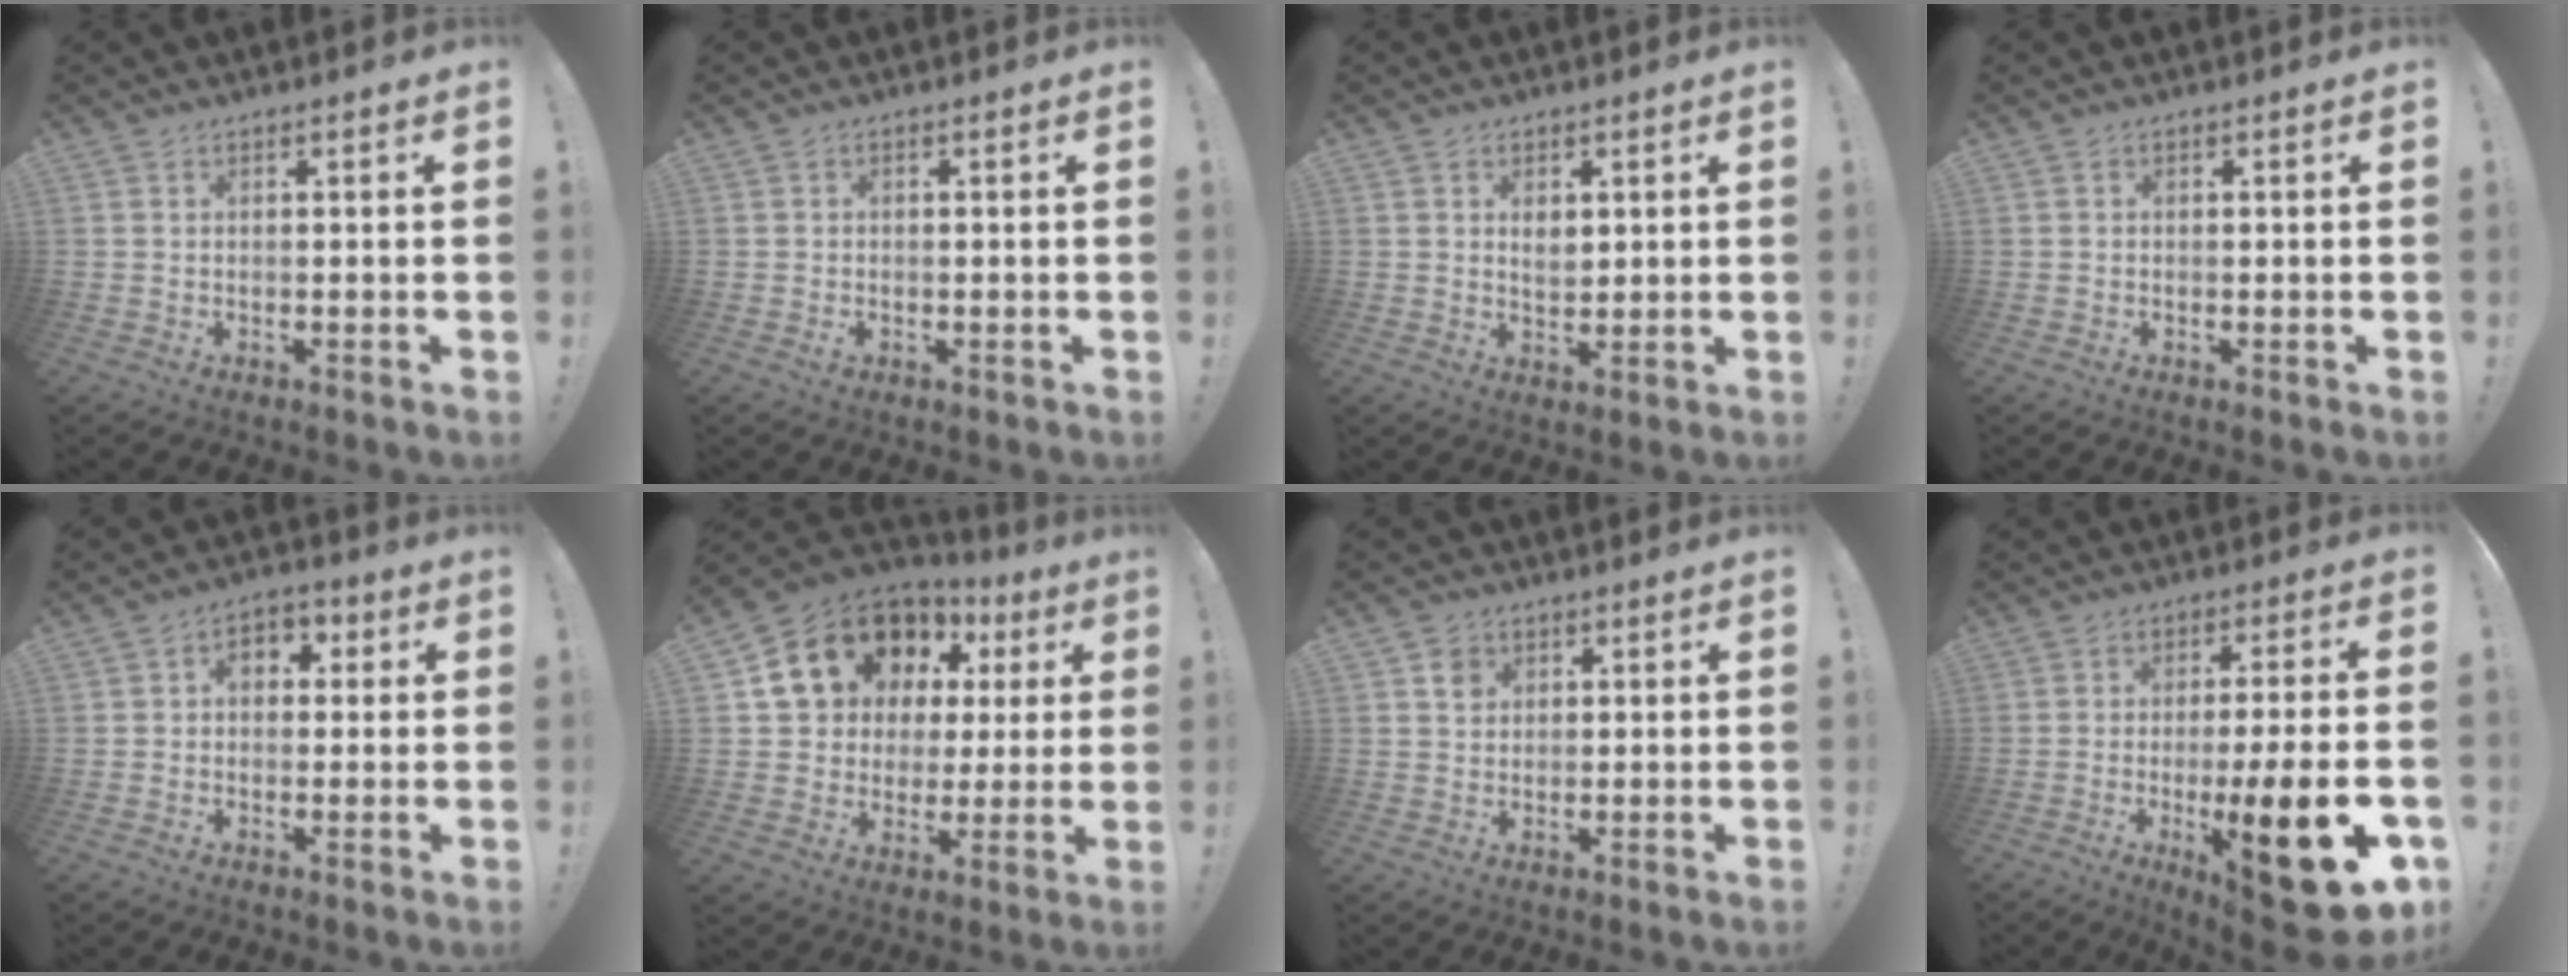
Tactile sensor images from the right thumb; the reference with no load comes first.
{"total": 0.8, "force": [-0.3, 0.5, 0.5], "torque": [0.000, -0.002, -0.006]}
{"total": 3.5, "force": [1.7, 2.3, 2.0], "torque": [-0.016, -0.010, 0.025]}
{"total": 0.0}
{"total": 5.6, "force": [0.8, 4.5, 3.2], "torque": [-0.045, 0.007, 0.014]}
{"total": 16.9, "force": [8.8, 12.3, 7.4], "torque": [-0.124, -0.044, 0.185]}
{"total": 3.4, "force": [1.5, 3.0, 0.6], "torque": [0.012, -0.008, 0.022]}
{"total": 18.6, "force": [-5.9, 3.1, 17.3], "torque": [-0.246, 0.015, -0.082]}